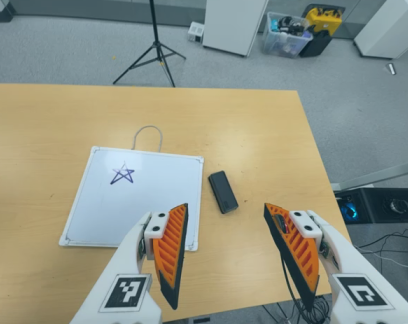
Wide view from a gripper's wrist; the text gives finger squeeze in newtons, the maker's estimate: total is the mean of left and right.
{"total": 0.0}